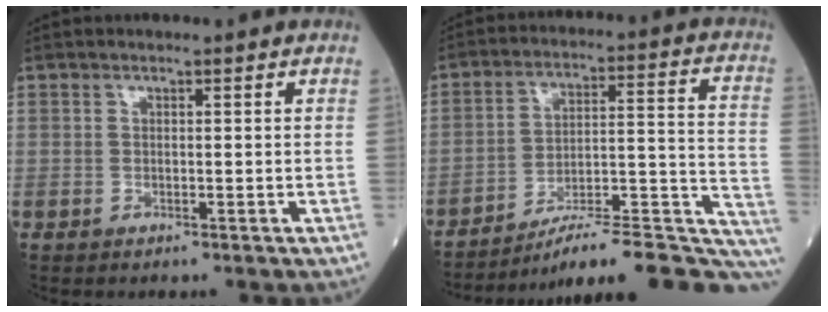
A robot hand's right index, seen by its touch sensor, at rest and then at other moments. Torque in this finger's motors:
{"motor_torque": [-0.15, -0.71, 0.19, 0.05]}